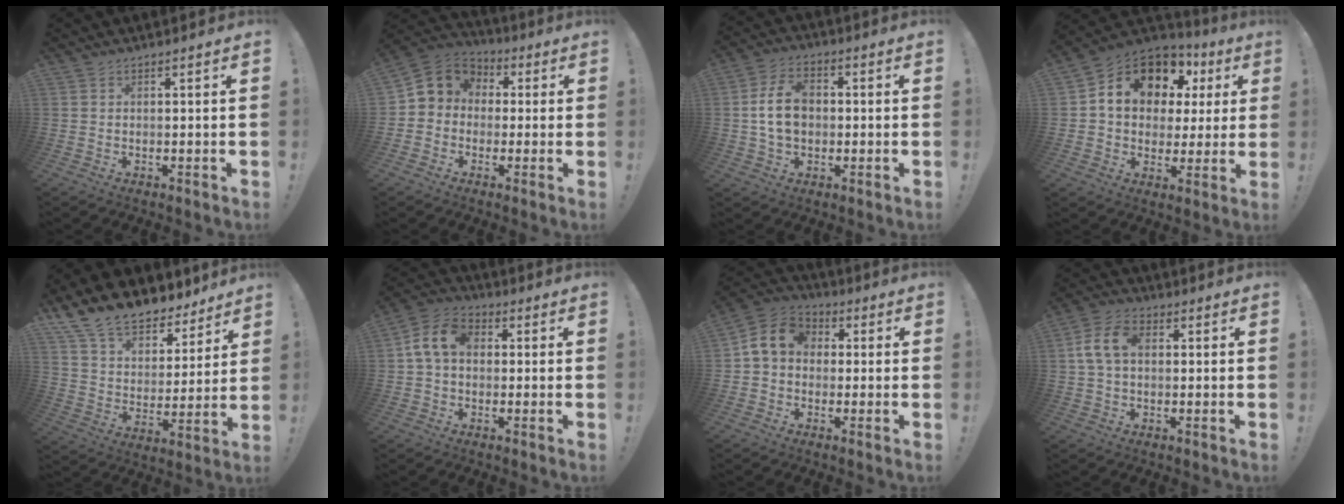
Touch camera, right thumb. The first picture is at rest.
{"total": 6.8, "force": [-0.2, 6.5, 2.1], "torque": [-0.023, 0.007, 0.002]}
{"total": 11.1, "force": [0.1, 8.1, 7.5], "torque": [-0.131, 0.011, 0.005]}
{"total": 13.7, "force": [6.5, 9.7, 7.0], "torque": [-0.111, -0.040, 0.123]}
{"total": 13.7, "force": [11.3, 6.4, 4.2], "torque": [-0.085, -0.088, 0.209]}
{"total": 10.1, "force": [1.5, 7.1, 6.9], "torque": [-0.127, 0.013, 0.030]}
{"total": 9.5, "force": [1.2, 7.8, 5.3], "torque": [-0.093, 0.017, 0.028]}
{"total": 9.1, "force": [1.2, 5.9, 6.8], "torque": [-0.136, 0.010, 0.022]}